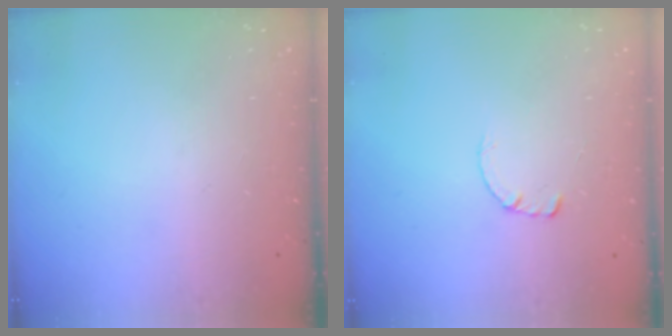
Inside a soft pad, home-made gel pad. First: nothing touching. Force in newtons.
{"total": 0.7, "press": 0.7, "slide": 0.2}